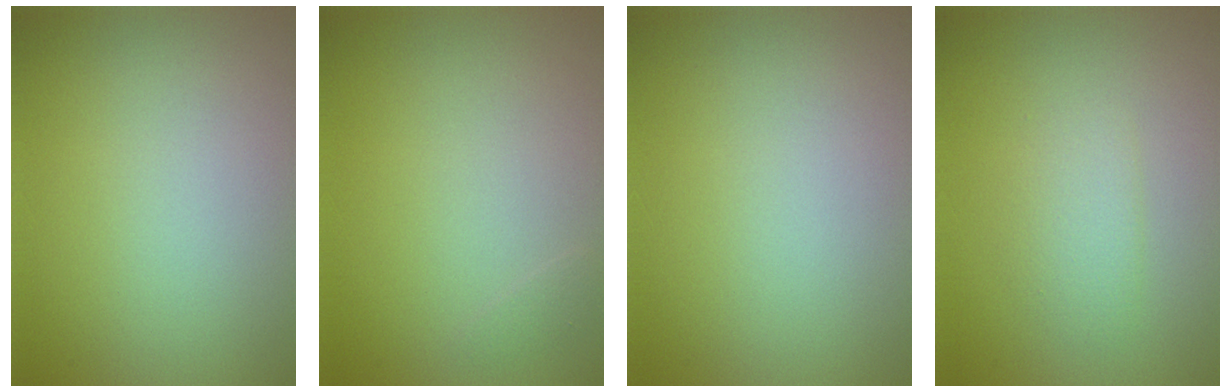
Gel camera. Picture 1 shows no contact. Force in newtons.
{"total": 0.5, "press": 0.5, "slide": 0.1}
{"total": 0.0}
{"total": 1.7, "press": 1.7, "slide": 0.1}